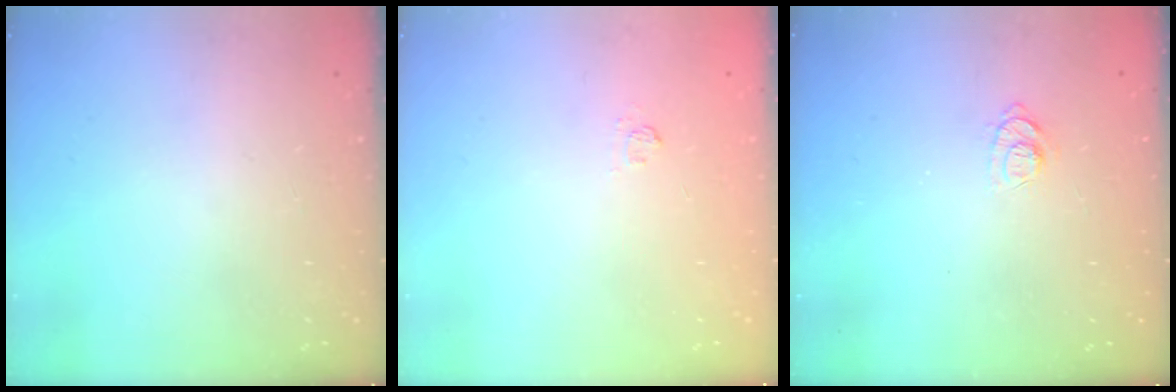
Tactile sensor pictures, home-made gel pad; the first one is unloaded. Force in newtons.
{"total": 2.4, "press": 2.1, "slide": 1.3}
{"total": 7.2, "press": 7.1, "slide": 1.3}